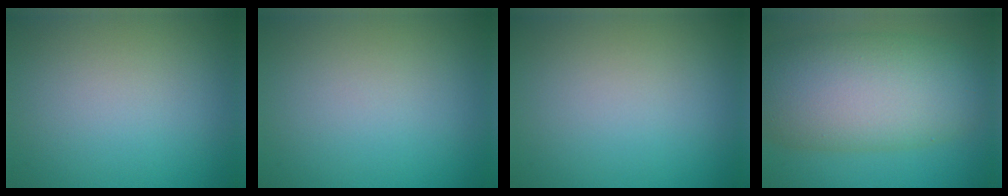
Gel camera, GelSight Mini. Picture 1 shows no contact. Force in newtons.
{"total": 0.0}
{"total": 0.0}
{"total": 11.6, "press": 11.5, "slide": 0.5}